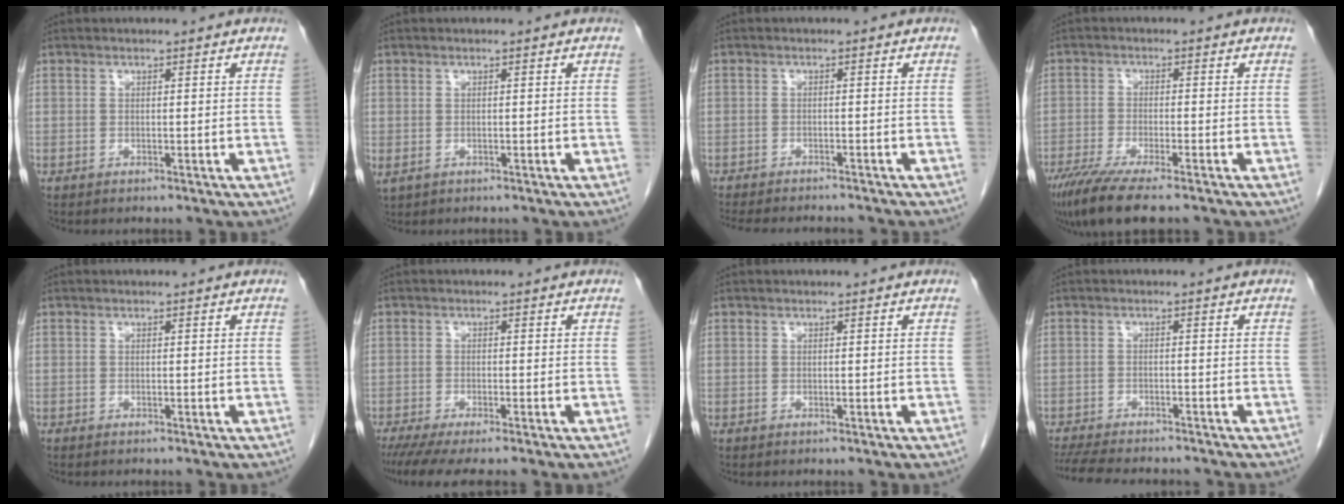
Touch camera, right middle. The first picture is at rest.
{"total": 1.7, "force": [-0.4, 1.2, 1.2], "torque": [-0.034, -0.006, 0.004]}
{"total": 11.3, "force": [-10.3, 2.0, 4.3], "torque": [-0.068, -0.012, -0.134]}
{"total": 10.0, "force": [-7.7, 1.1, 6.3], "torque": [-0.103, -0.024, -0.127]}
{"total": 0.0}
{"total": 6.7, "force": [-5.3, 0.4, 4.1], "torque": [-0.057, -0.015, -0.085]}
{"total": 0.0}
{"total": 12.3, "force": [-10.9, 2.5, 5.1], "torque": [-0.092, -0.014, -0.152]}